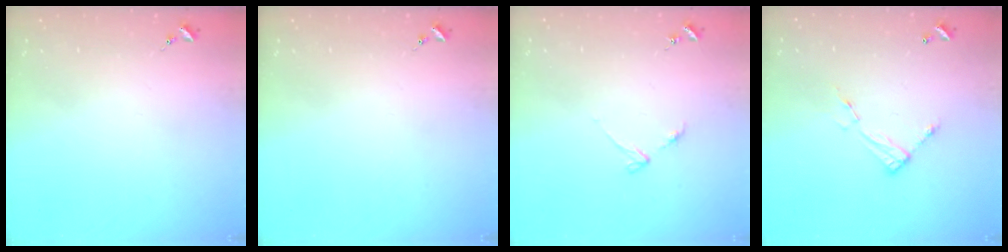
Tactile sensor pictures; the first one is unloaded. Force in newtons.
{"total": 0.0}
{"total": 3.4, "press": 3.4, "slide": 0.4}
{"total": 7.5, "press": 7.5, "slide": 0.3}